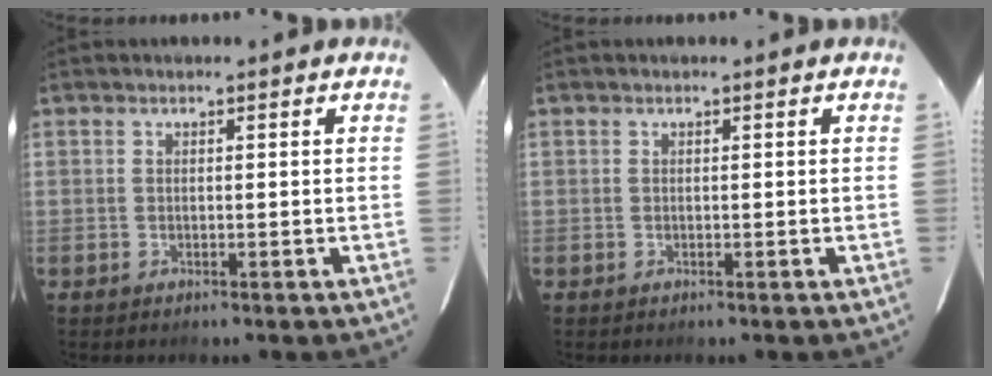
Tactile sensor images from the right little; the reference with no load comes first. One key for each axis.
{"total": 0.0}